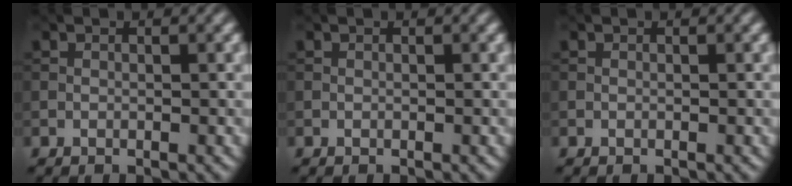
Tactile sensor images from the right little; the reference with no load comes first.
{"total": 0.0}
{"total": 0.0}